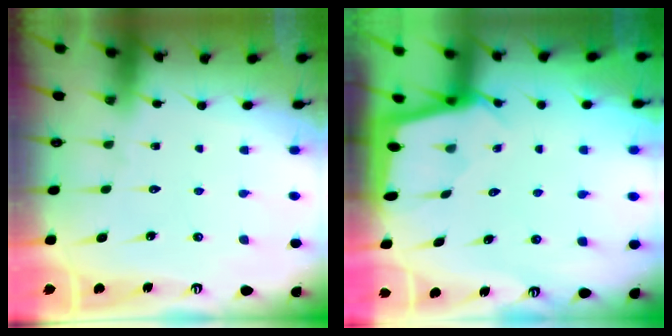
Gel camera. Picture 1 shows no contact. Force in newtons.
{"total": 2.2, "press": 2.2, "slide": 0.3}